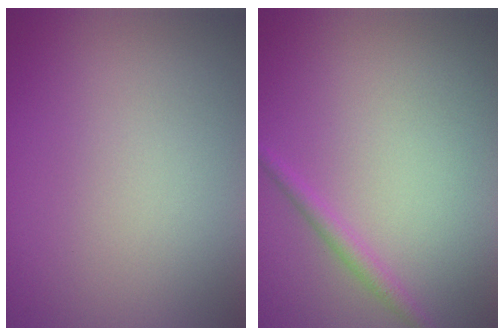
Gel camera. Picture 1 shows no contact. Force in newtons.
{"total": 1.4, "press": 1.4, "slide": 0.1}